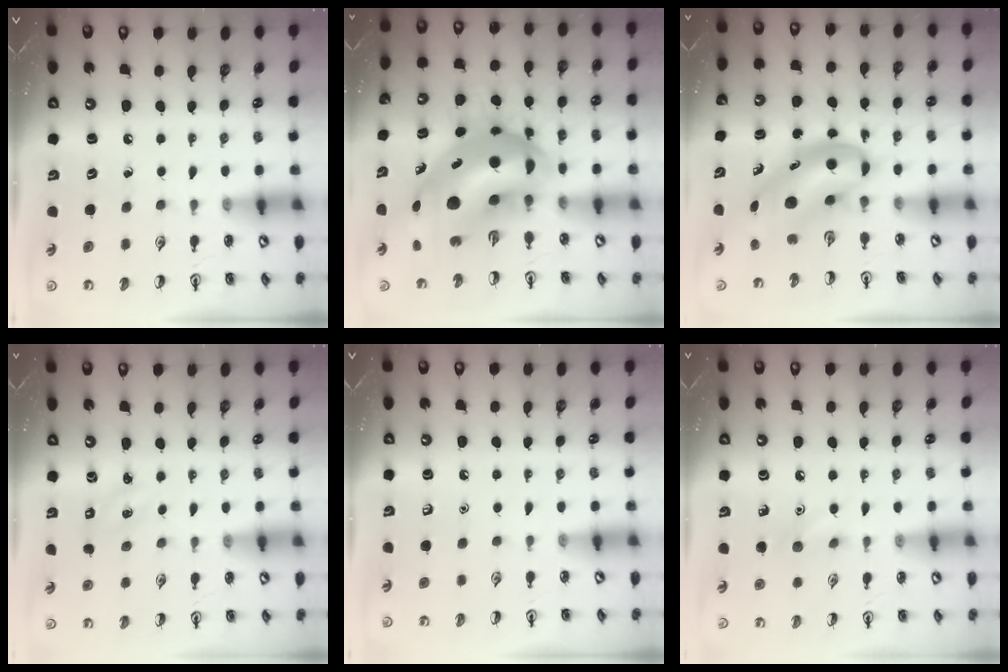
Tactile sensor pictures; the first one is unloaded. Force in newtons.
{"total": 16.0, "press": 15.4, "slide": 4.3}
{"total": 5.3, "press": 5.2, "slide": 1.2}
{"total": 1.2, "press": 1.1, "slide": 0.4}
{"total": 0.0}
{"total": 6.2, "press": 6.0, "slide": 1.6}